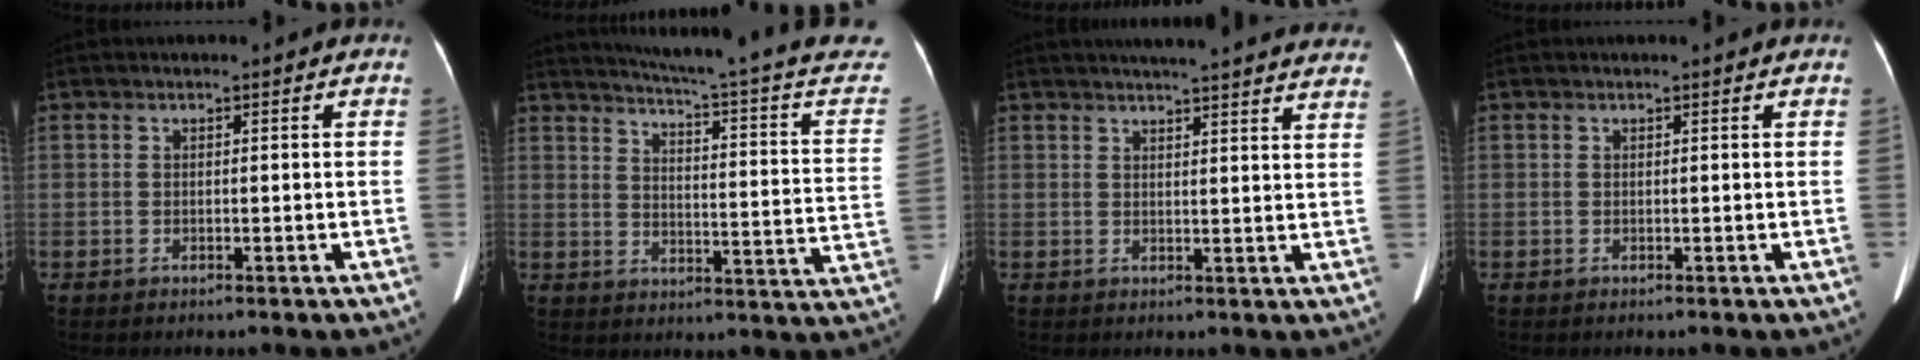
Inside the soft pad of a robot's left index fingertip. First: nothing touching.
{"total": 22.7, "force": [20.1, 0.1, 10.6], "torque": [-0.153, -0.073, 0.236]}
{"total": 22.1, "force": [20.4, 1.8, 8.3], "torque": [-0.111, -0.022, 0.233]}
{"total": 0.5, "force": [0.5, 0.0, 0.1], "torque": [-0.004, 0.001, 0.003]}